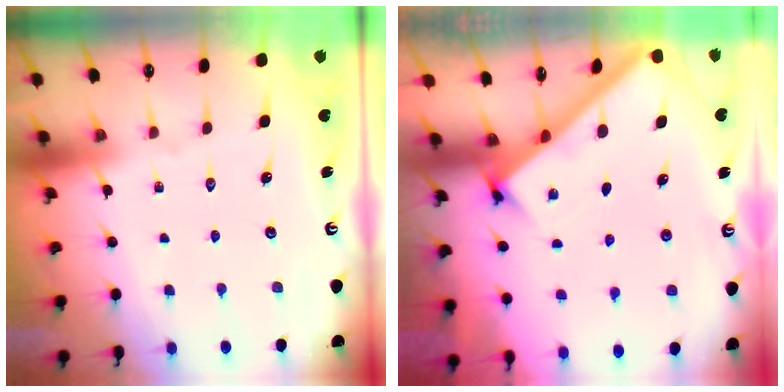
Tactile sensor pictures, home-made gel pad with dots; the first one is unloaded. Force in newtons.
{"total": 2.6, "press": 2.6, "slide": 0.3}